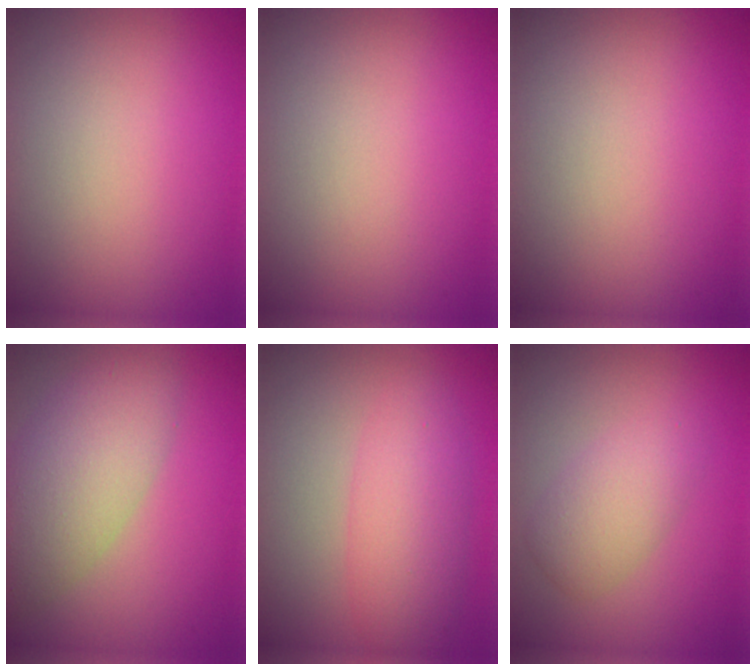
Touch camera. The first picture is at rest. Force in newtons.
{"total": 0.0}
{"total": 0.0}
{"total": 6.3, "press": 6.2, "slide": 0.8}
{"total": 4.5, "press": 4.5, "slide": 0.2}
{"total": 3.2, "press": 3.2, "slide": 0.1}